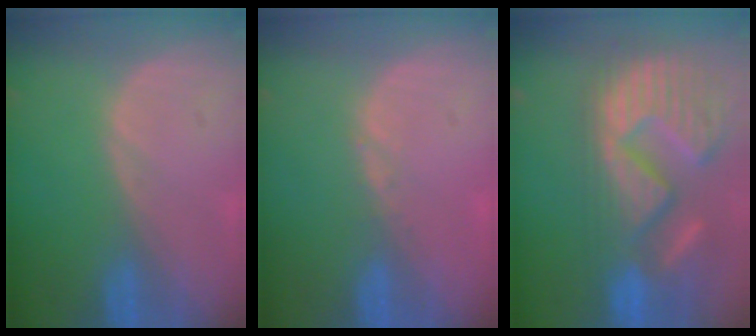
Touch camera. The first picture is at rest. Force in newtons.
{"total": 0.6, "press": 0.5, "slide": 0.3}
{"total": 15.4, "press": 12.7, "slide": 8.7}